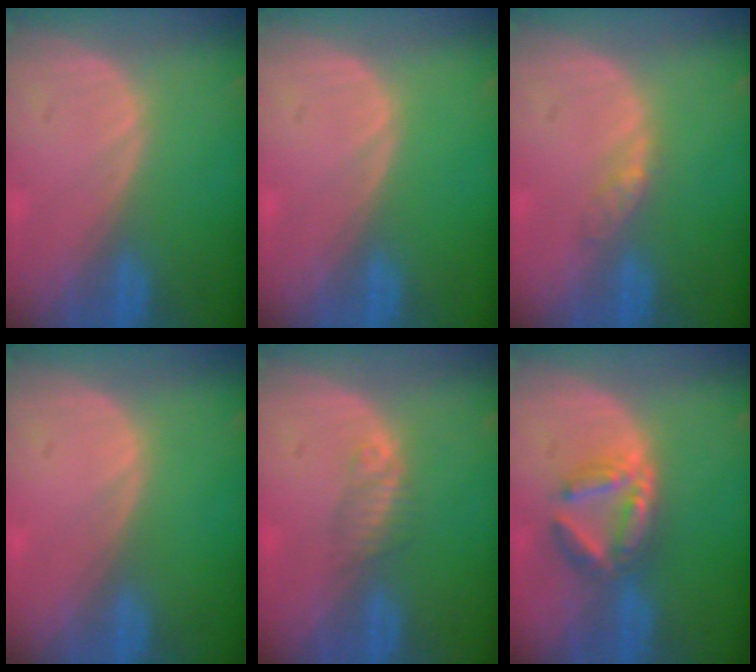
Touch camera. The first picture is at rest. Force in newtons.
{"total": 0.0}
{"total": 2.2, "press": 1.9, "slide": 1.2}
{"total": 0.0}
{"total": 2.2, "press": 1.9, "slide": 1.0}
{"total": 5.9, "press": 5.6, "slide": 1.7}